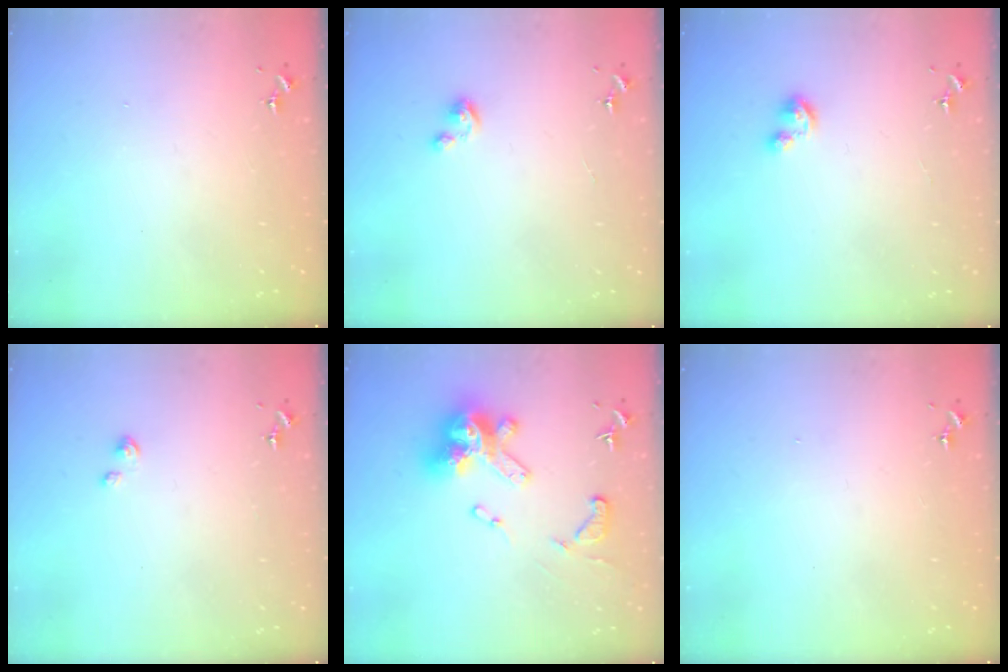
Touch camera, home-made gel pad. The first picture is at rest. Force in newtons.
{"total": 3.8, "press": 3.7, "slide": 0.3}
{"total": 4.5, "press": 4.5, "slide": 0.3}
{"total": 2.5, "press": 2.5, "slide": 0.3}
{"total": 18.2, "press": 18.2, "slide": 1.7}
{"total": 0.0}